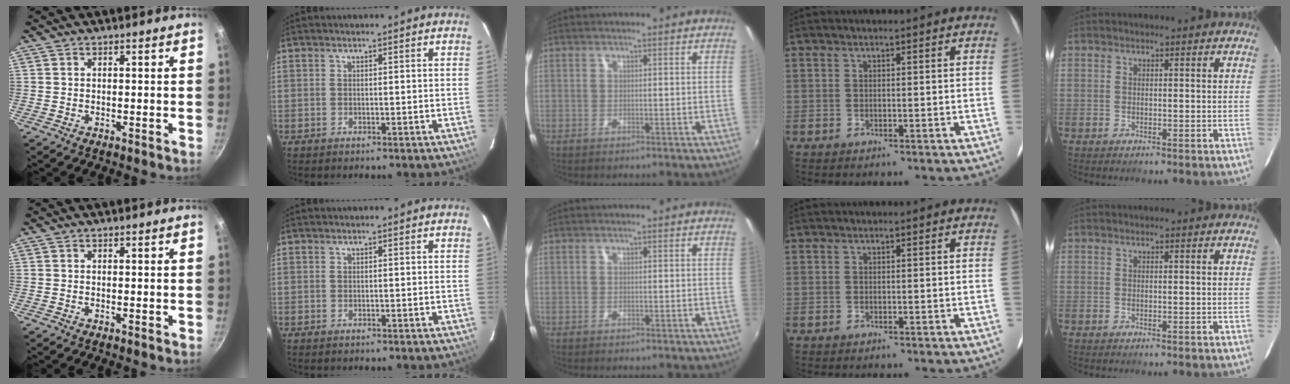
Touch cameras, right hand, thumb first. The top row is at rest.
{}